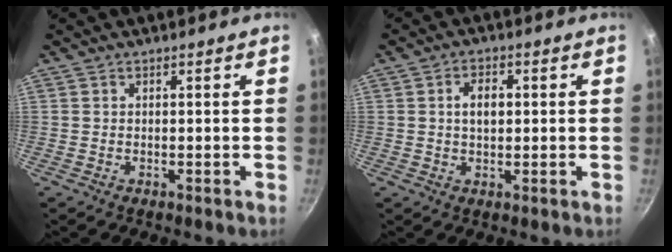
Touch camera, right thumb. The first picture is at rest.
{"total": 4.3, "force": [0.6, 2.7, 3.3], "torque": [-0.044, 0.008, 0.007]}